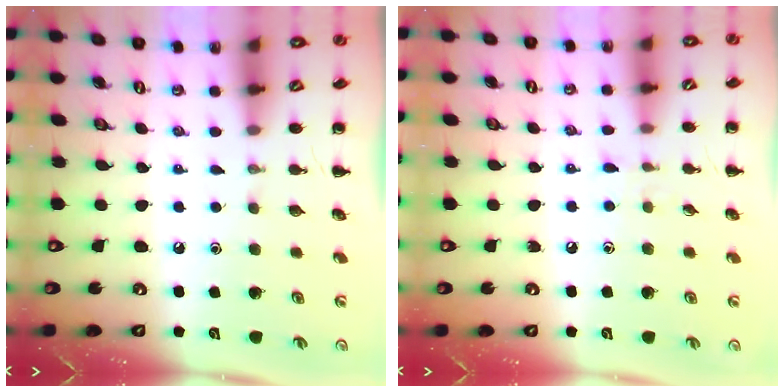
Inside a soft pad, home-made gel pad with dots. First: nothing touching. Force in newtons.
{"total": 4.4, "press": 4.0, "slide": 1.8}